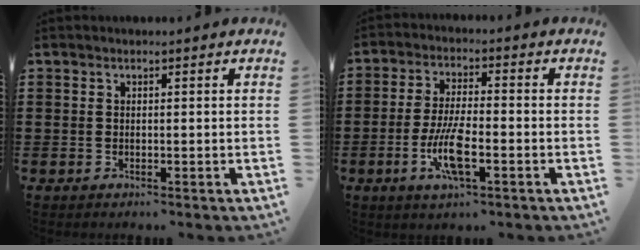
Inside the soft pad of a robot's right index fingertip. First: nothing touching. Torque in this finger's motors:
{"motor_torque": [2.14, 0.00, 0.51, 0.13]}